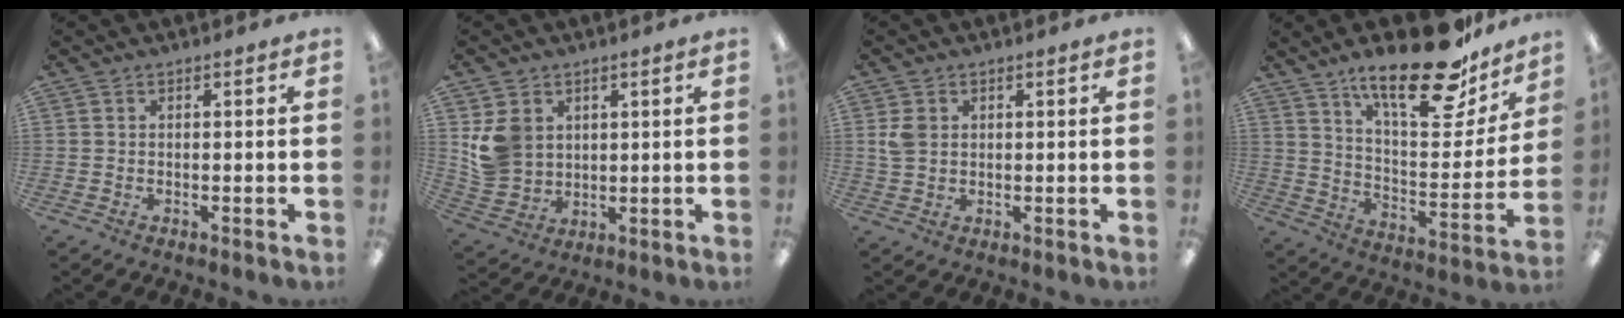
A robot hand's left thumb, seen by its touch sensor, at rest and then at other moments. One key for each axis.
{"total": 8.3, "fx": 3.0, "fy": 7.2, "fz": 2.8, "tx": -0.054, "ty": 0.000, "tz": 0.064}
{"total": 3.6, "fx": 1.1, "fy": 2.9, "fz": 1.9, "tx": -0.041, "ty": 0.006, "tz": 0.020}
{"total": 23.6, "fx": 17.2, "fy": 8.0, "fz": 14.0, "tx": -0.208, "ty": -0.113, "tz": 0.287}